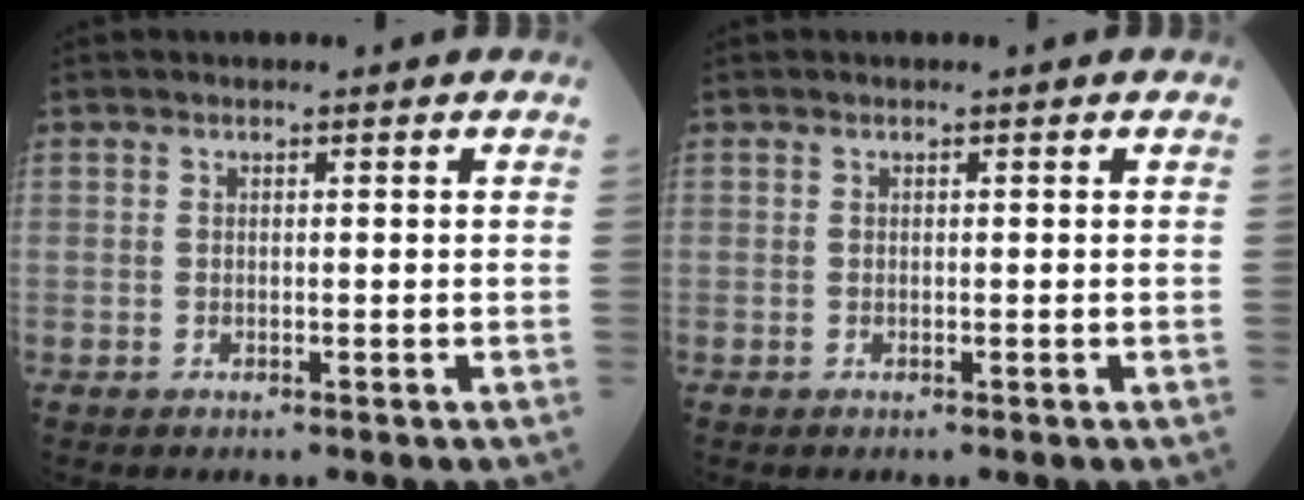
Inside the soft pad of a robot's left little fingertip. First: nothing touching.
{"total": 0.0}